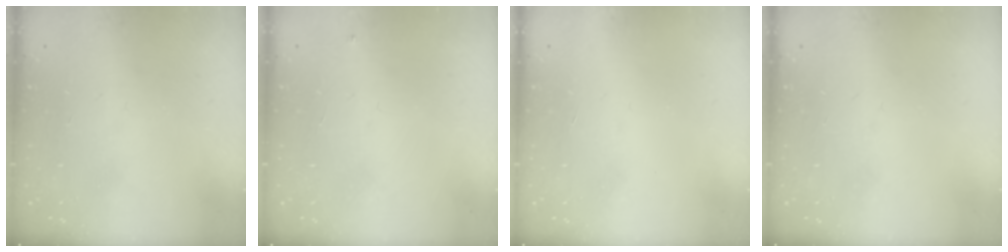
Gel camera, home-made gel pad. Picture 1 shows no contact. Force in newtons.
{"total": 3.0, "press": 2.9, "slide": 0.4}
{"total": 1.7, "press": 1.7, "slide": 0.1}
{"total": 0.0}